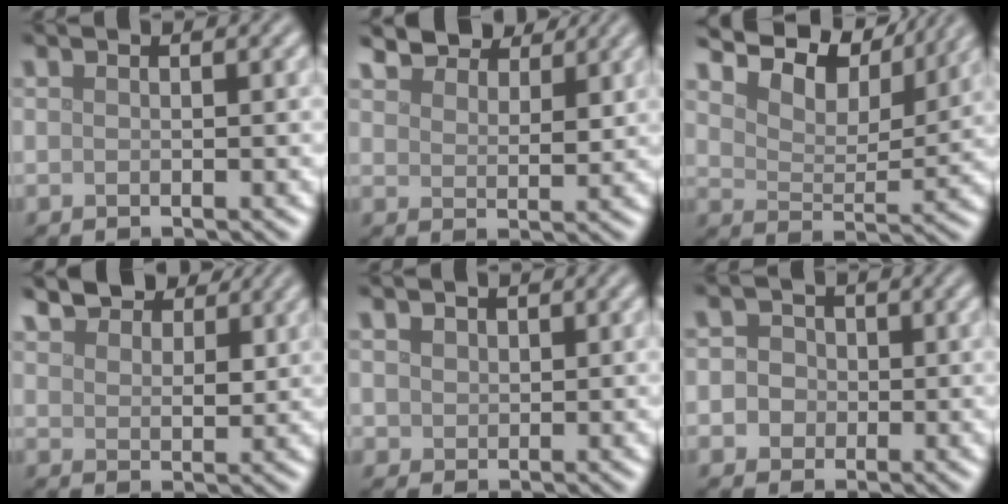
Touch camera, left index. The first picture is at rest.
{"total": 6.3, "force": [5.3, 2.4, 2.3], "torque": [-0.046, -0.003, 0.088]}
{"total": 8.8, "force": [7.5, 2.7, 3.8], "torque": [-0.077, 0.001, 0.100]}
{"total": 6.2, "force": [4.8, 2.9, 2.6], "torque": [-0.051, 0.005, 0.073]}
{"total": 1.4, "force": [0.8, 1.2, 0.4], "torque": [-0.010, 0.000, 0.015]}
{"total": 3.4, "force": [0.4, 3.1, 1.3], "torque": [0.010, 0.022, -0.019]}